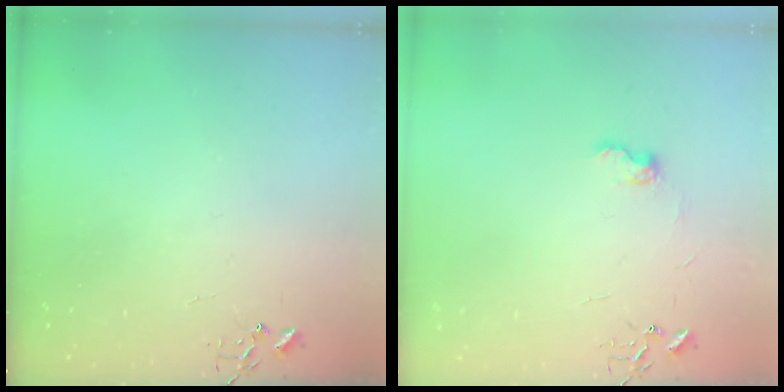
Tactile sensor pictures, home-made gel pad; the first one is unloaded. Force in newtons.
{"total": 7.6, "press": 7.5, "slide": 0.7}